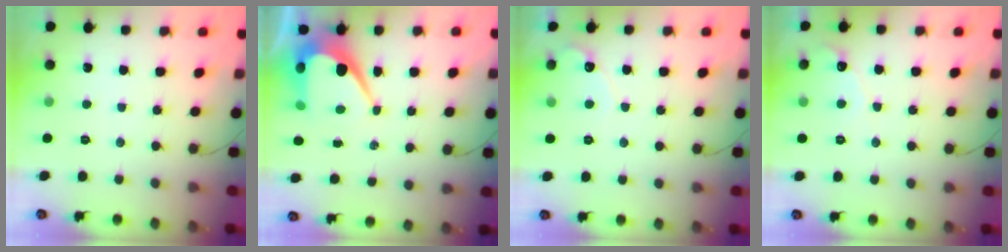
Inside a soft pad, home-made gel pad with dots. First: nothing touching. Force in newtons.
{"total": 10.0, "press": 9.9, "slide": 0.9}
{"total": 3.6, "press": 3.6, "slide": 0.1}
{"total": 4.7, "press": 4.7, "slide": 0.2}